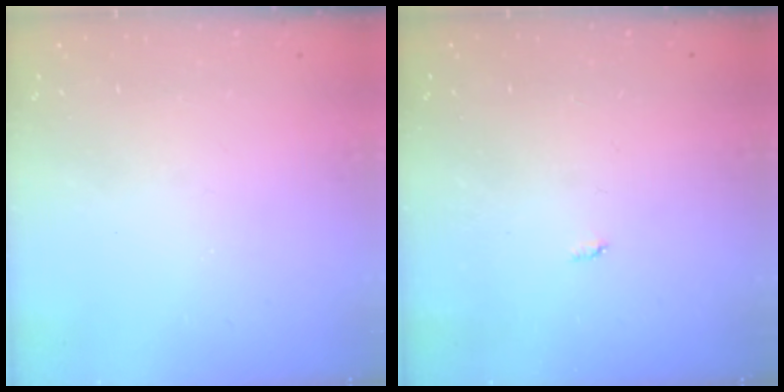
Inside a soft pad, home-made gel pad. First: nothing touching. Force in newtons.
{"total": 2.1, "press": 2.1, "slide": 0.4}